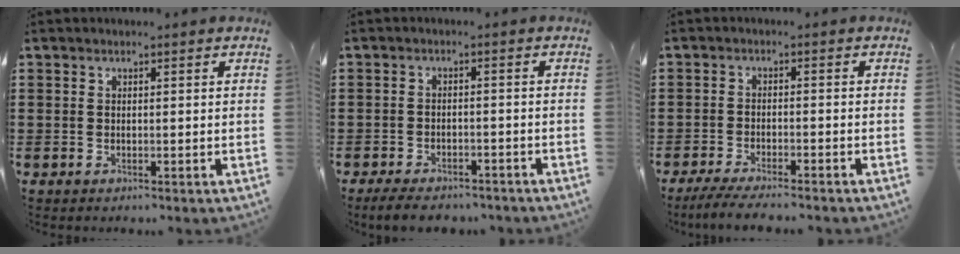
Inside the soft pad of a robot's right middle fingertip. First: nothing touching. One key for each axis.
{"total": 3.5, "fx": -3.2, "fy": 0.8, "fz": 1.1, "tx": -0.026, "ty": 0.000, "tz": -0.066}
{"total": 3.6, "fx": -3.3, "fy": 0.0, "fz": 1.4, "tx": -0.030, "ty": -0.008, "tz": -0.064}